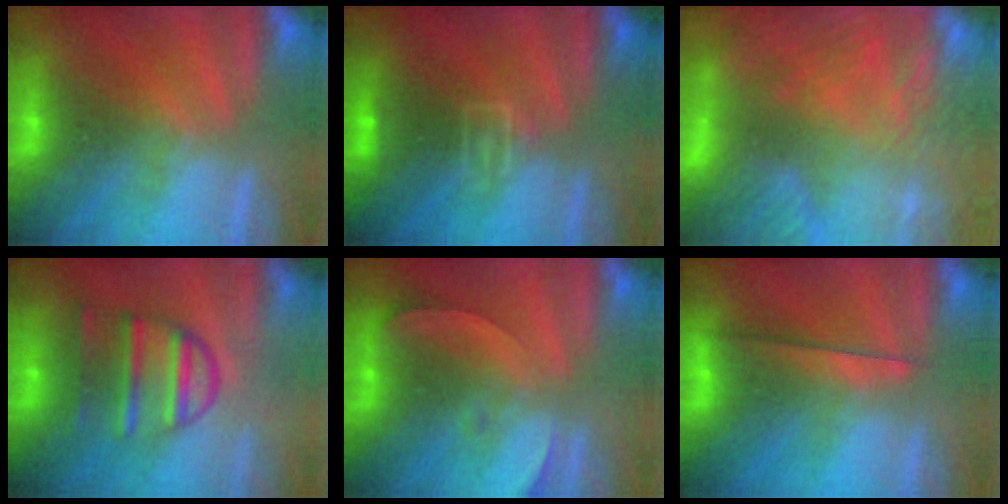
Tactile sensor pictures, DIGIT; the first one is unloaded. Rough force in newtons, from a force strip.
{"total": 2.9}
{"total": 9.3}
{"total": 5.7}
{"total": 2.6}
{"total": 2.3}